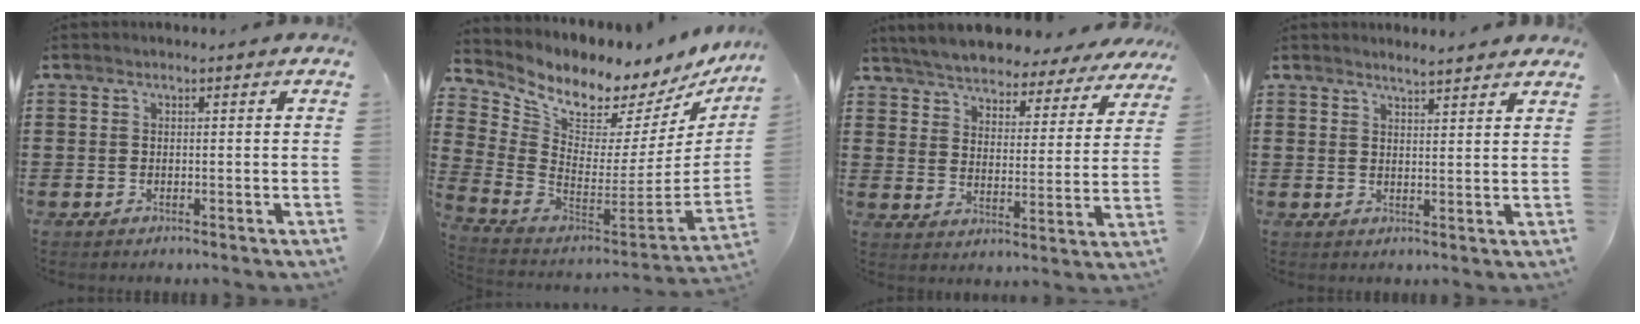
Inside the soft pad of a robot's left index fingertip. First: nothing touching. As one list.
[{"total": 5.9, "force": [5.3, 1.8, 1.9], "torque": [-0.071, -0.063, 0.086]}, {"total": 5.3, "force": [5.2, 0.2, 0.5], "torque": [-0.039, -0.040, 0.089]}, {"total": 2.4, "force": [2.4, -0.3, 0.3], "torque": [-0.012, -0.005, 0.046]}]